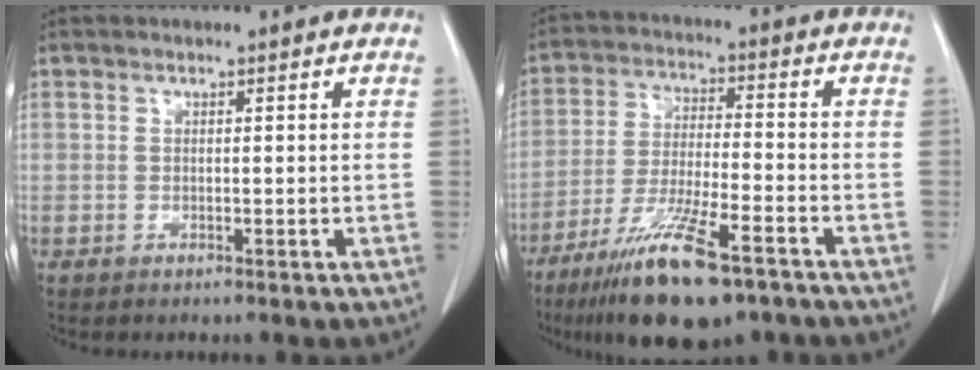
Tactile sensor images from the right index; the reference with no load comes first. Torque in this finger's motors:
{"motor_torque": [1.36, -0.78, 0.80, 0.20]}